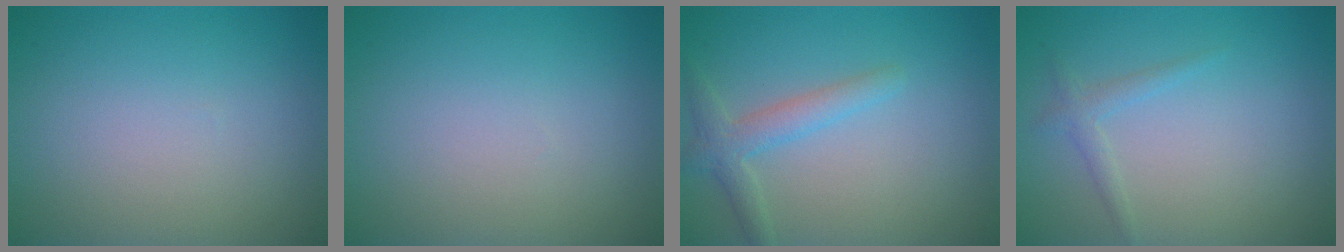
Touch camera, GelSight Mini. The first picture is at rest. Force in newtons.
{"total": 0.0}
{"total": 2.5, "press": 2.5, "slide": 0.1}
{"total": 1.2, "press": 1.2, "slide": 0.0}